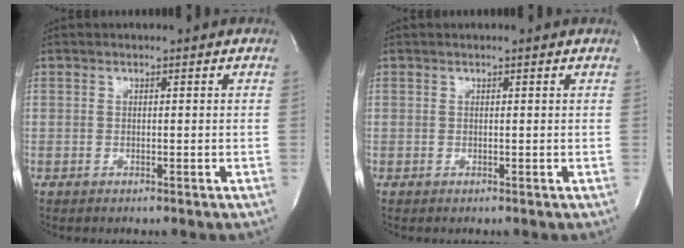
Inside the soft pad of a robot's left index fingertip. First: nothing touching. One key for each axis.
{"total": 1.0, "fx": 1.0, "fy": -0.1, "fz": 0.3, "tx": -0.011, "ty": 0.007, "tz": 0.012}